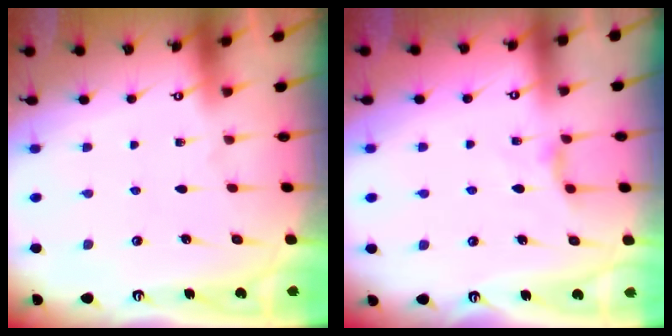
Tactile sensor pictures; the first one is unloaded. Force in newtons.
{"total": 4.4, "press": 4.3, "slide": 0.7}